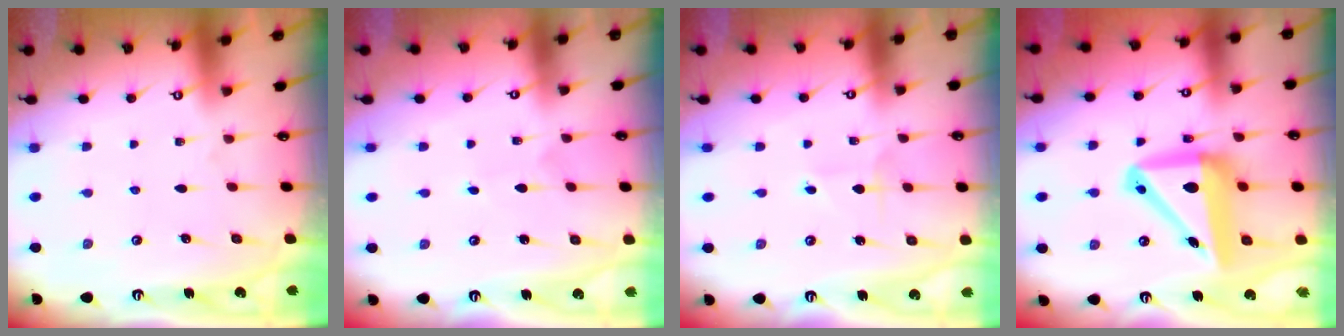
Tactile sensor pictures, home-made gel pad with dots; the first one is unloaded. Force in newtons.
{"total": 1.9, "press": 1.9, "slide": 0.2}
{"total": 2.3, "press": 2.3, "slide": 0.2}
{"total": 14.7, "press": 14.5, "slide": 2.7}